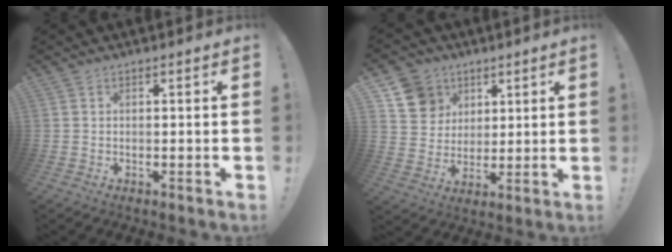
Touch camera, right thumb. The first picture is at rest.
{"total": 11.4, "force": [5.7, 9.5, 2.4], "torque": [-0.033, -0.032, 0.116]}